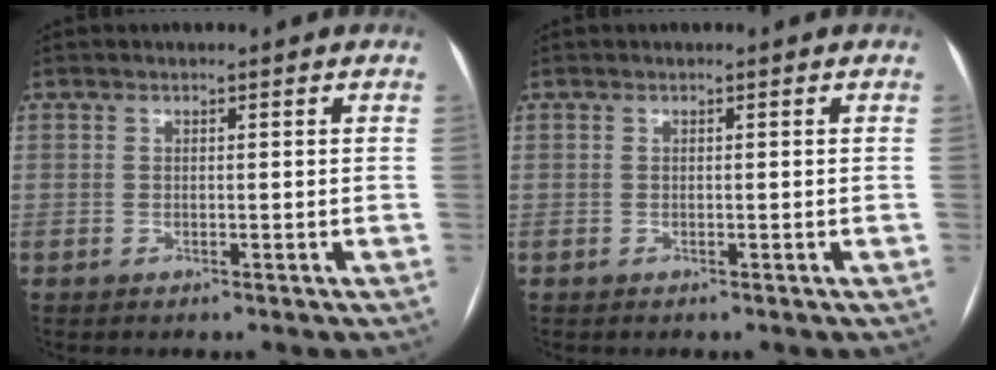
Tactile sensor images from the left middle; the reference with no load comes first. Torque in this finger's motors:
{"motor_torque": [-0.03, 0.03, 0.00, 0.00]}